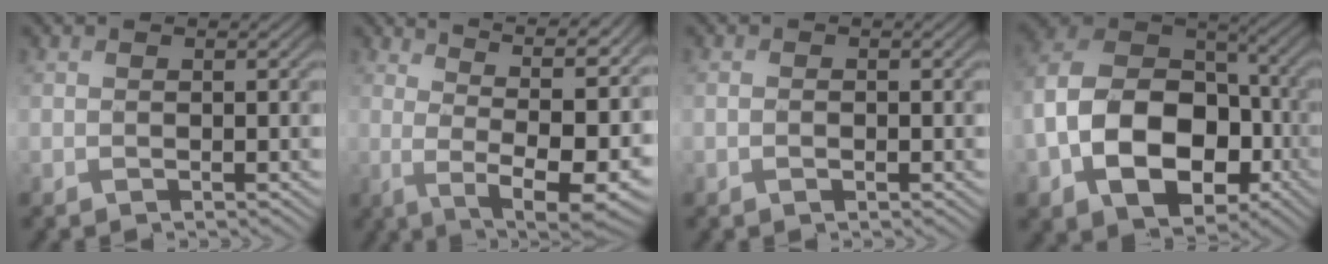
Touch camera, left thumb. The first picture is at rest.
{"total": 14.1, "force": [5.6, 4.6, 12.1], "torque": [-0.164, 0.014, 0.084]}
{"total": 0.9, "force": [-0.5, 0.5, 0.5], "torque": [-0.011, 0.000, -0.011]}
{"total": 15.4, "force": [-5.0, 10.6, 9.9], "torque": [-0.198, -0.035, -0.093]}